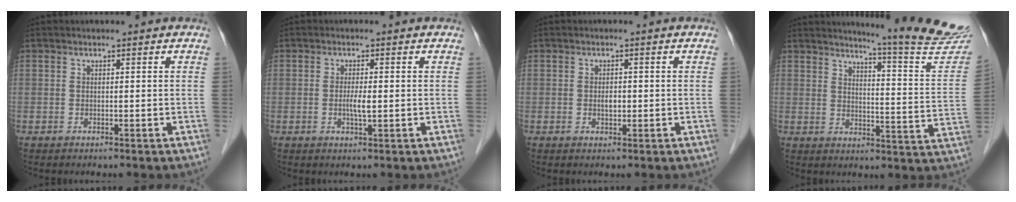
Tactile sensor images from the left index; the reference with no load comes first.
{"total": 2.2, "force": [-0.3, 0.2, 2.2], "torque": [-0.044, -0.001, -0.004]}
{"total": 1.5, "force": [-0.2, 0.8, 1.2], "torque": [-0.023, 0.002, -0.001]}
{"total": 18.5, "force": [17.3, -1.1, 6.5], "torque": [-0.089, -0.116, 0.196]}